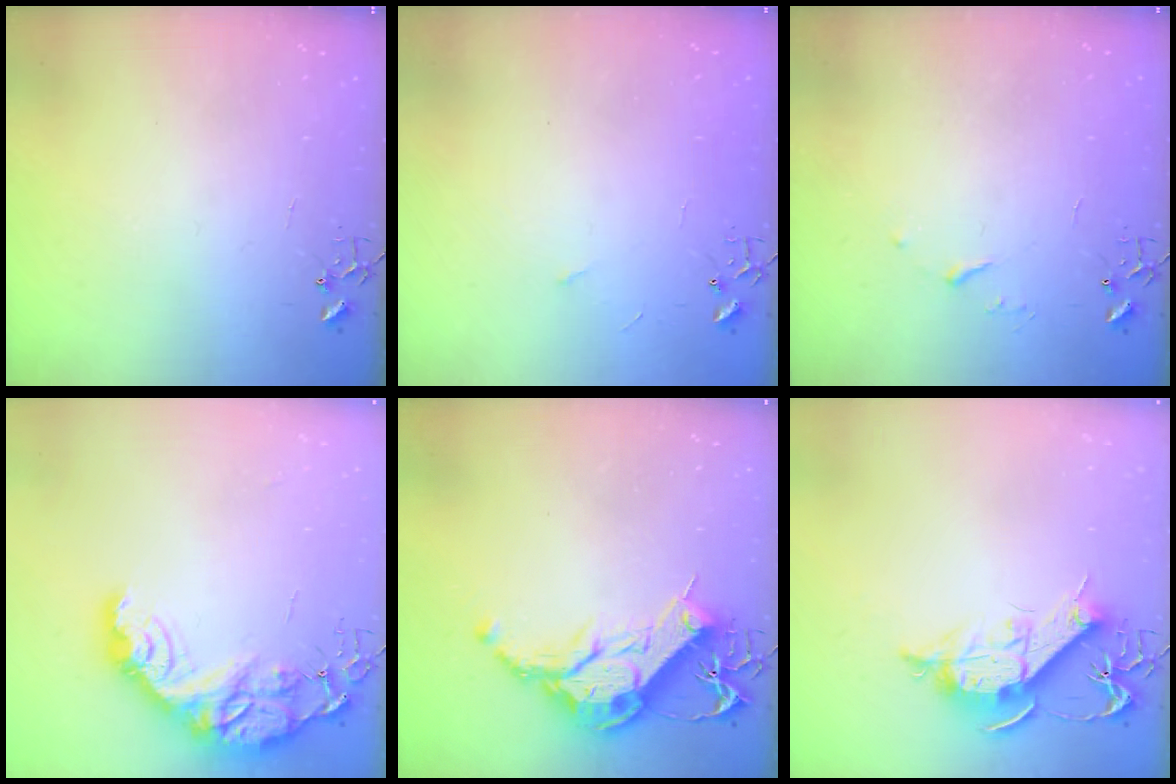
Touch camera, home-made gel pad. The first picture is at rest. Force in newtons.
{"total": 2.6, "press": 2.6, "slide": 0.4}
{"total": 3.9, "press": 3.8, "slide": 0.6}
{"total": 19.0, "press": 19.0, "slide": 1.4}
{"total": 15.4, "press": 15.3, "slide": 1.3}
{"total": 10.9, "press": 10.9, "slide": 0.8}